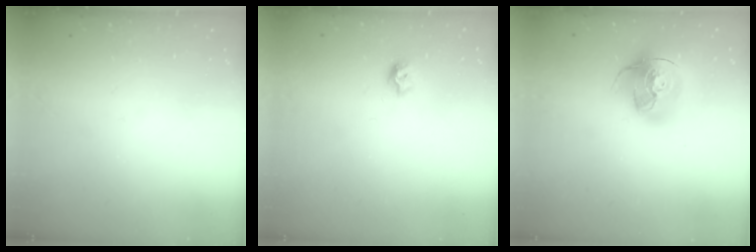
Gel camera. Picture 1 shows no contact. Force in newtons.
{"total": 6.7, "press": 6.7, "slide": 0.8}
{"total": 18.0, "press": 17.8, "slide": 2.8}